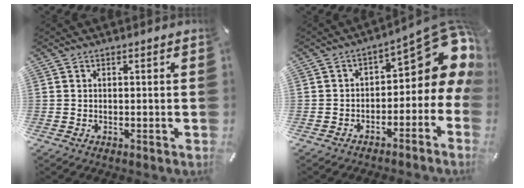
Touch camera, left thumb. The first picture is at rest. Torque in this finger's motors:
{"motor_torque": [-0.26, 0.94, 0.74, 0.67, 0.07]}